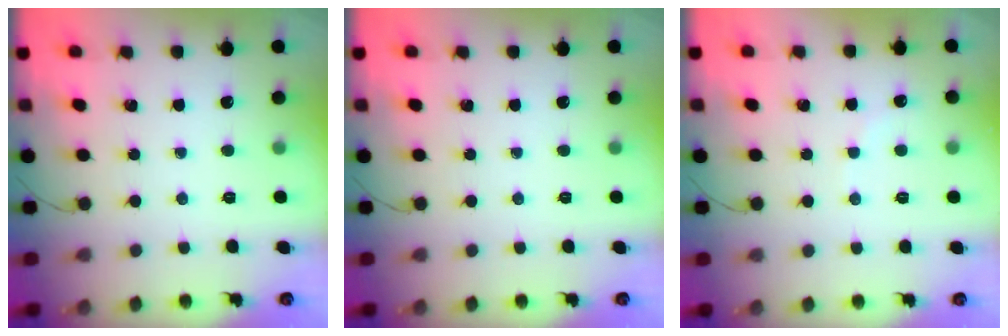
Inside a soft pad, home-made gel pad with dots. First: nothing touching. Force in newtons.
{"total": 0.0}
{"total": 3.7, "press": 3.7, "slide": 0.5}